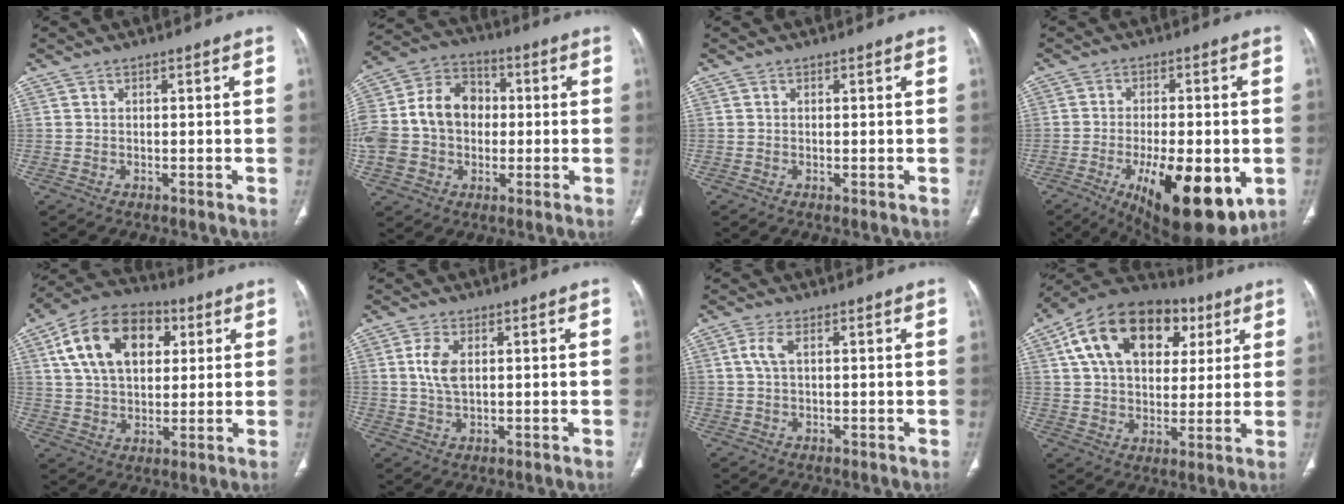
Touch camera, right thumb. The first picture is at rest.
{"total": 18.7, "force": [-0.6, 14.8, 11.4], "torque": [-0.227, 0.037, -0.011]}
{"total": 0.0}
{"total": 19.4, "force": [-6.7, 7.6, 16.5], "torque": [-0.218, -0.013, -0.082]}
{"total": 17.9, "force": [5.8, 11.6, 12.3], "torque": [-0.190, 0.006, 0.094]}
{"total": 4.9, "force": [1.1, 2.6, 4.1], "torque": [-0.090, -0.001, 0.020]}
{"total": 2.9, "force": [0.7, 1.1, 2.5], "torque": [-0.070, 0.009, 0.016]}
{"total": 22.5, "force": [8.5, 14.7, 14.8], "torque": [-0.222, 0.022, 0.132]}